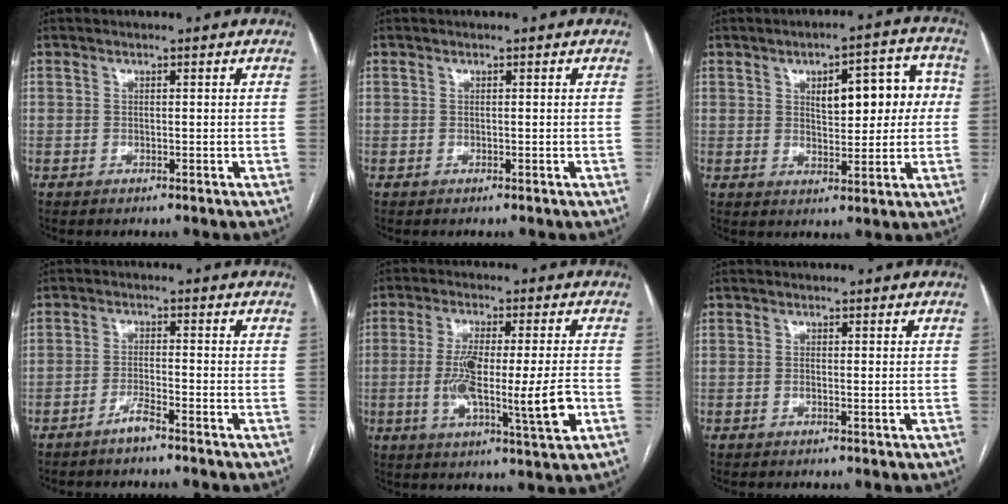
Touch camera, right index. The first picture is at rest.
{"total": 0.0}
{"total": 9.8, "force": [1.9, 4.1, 8.7], "torque": [-0.107, 0.031, 0.029]}
{"total": 2.7, "force": [-2.2, -0.1, 1.5], "torque": [-0.033, -0.001, -0.044]}
{"total": 12.8, "force": [-2.3, 1.2, 12.5], "torque": [-0.216, -0.008, -0.035]}
{"total": 0.9, "force": [0.1, 0.2, 0.9], "torque": [-0.017, 0.001, 0.004]}